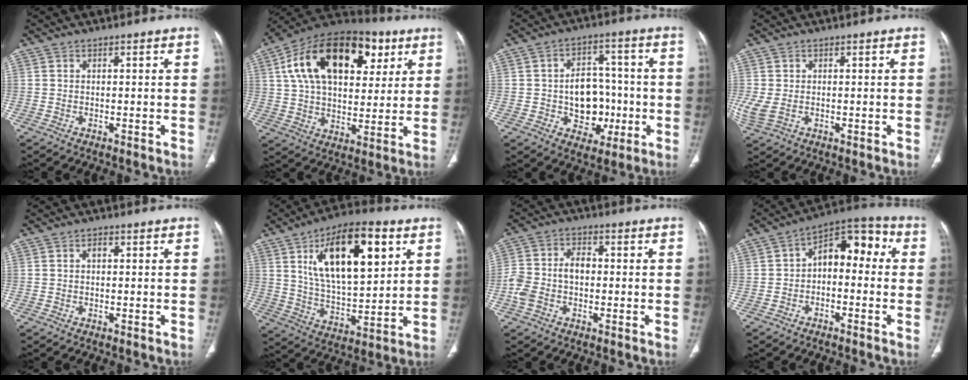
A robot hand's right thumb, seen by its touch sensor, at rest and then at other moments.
{"total": 25.7, "force": [9.5, 15.1, 18.5], "torque": [-0.292, 0.018, 0.151]}
{"total": 11.0, "force": [-1.9, 8.4, 6.9], "torque": [-0.053, 0.032, -0.020]}
{"total": 4.1, "force": [-0.4, 2.8, 3.0], "torque": [-0.088, 0.001, 0.000]}
{"total": 1.0, "force": [0.1, 0.7, 0.7], "torque": [-0.007, 0.004, -0.001]}
{"total": 21.0, "force": [7.9, 9.1, 17.2], "torque": [-0.252, -0.024, 0.137]}
{"total": 7.9, "force": [-1.3, 5.2, 5.8], "torque": [-0.123, 0.029, -0.030]}
{"total": 10.4, "force": [-0.2, 6.5, 8.1], "torque": [-0.080, 0.050, -0.021]}